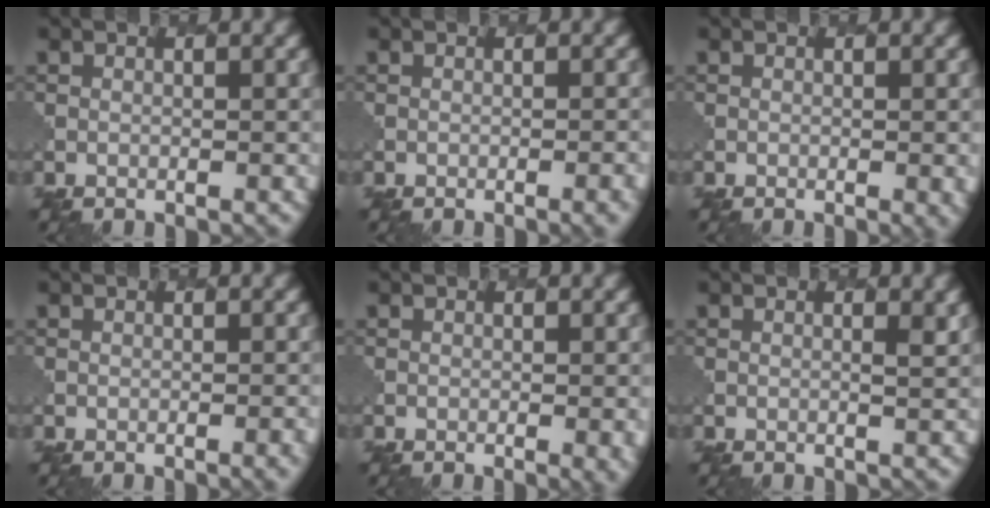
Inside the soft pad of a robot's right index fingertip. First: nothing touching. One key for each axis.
{"total": 2.5, "fx": -1.3, "fy": 0.8, "fz": 2.0, "tx": -0.007, "ty": 0.008, "tz": -0.012}
{"total": 1.5, "fx": -0.5, "fy": 0.2, "fz": 1.3, "tx": -0.018, "ty": 0.000, "tz": -0.008}
{"total": 2.2, "fx": -1.0, "fy": 0.7, "fz": 1.8, "tx": -0.007, "ty": 0.005, "tz": -0.008}
{"total": 2.3, "fx": -0.9, "fy": 0.5, "fz": 2.1, "tx": -0.024, "ty": -0.001, "tz": -0.010}
{"total": 1.2, "fx": 0.4, "fy": 0.2, "fz": 1.1, "tx": -0.017, "ty": -0.001, "tz": 0.004}